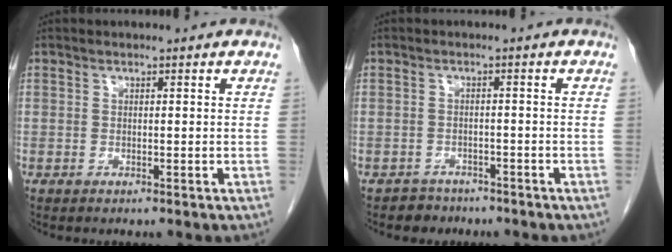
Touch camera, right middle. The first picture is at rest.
{"total": 2.9, "force": [-2.2, 1.8, -0.4], "torque": [-0.002, 0.010, -0.030]}